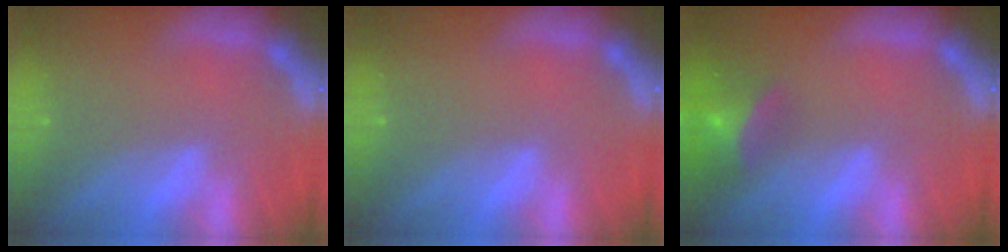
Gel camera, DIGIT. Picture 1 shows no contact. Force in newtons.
{"total": 0.0}
{"total": 5.5}